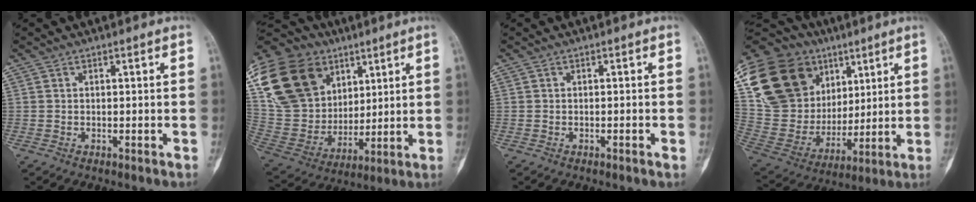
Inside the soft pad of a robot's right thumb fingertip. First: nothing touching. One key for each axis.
{"total": 25.8, "fx": 11.0, "fy": 19.1, "fz": 13.4, "tx": -0.248, "ty": 0.005, "tz": 0.219}
{"total": 0.7, "fx": -0.4, "fy": 0.0, "fz": 0.6, "tx": -0.009, "ty": 0.002, "tz": -0.004}
{"total": 28.0, "fx": 11.6, "fy": 20.3, "fz": 15.4, "tx": -0.278, "ty": 0.018, "tz": 0.229}